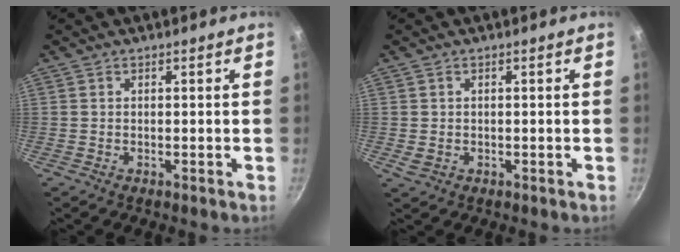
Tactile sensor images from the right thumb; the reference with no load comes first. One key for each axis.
{"total": 1.7, "fx": -0.2, "fy": 1.3, "fz": 1.0, "tx": -0.017, "ty": 0.000, "tz": 0.002}